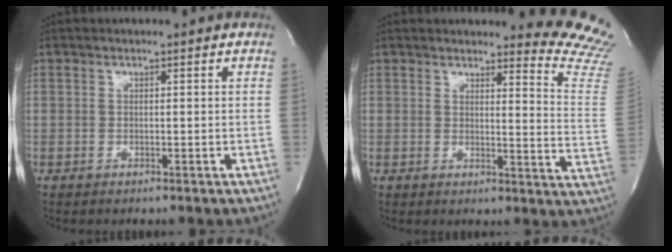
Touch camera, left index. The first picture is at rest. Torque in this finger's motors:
{"motor_torque": [-0.03, -0.08, 0.25, 0.03]}